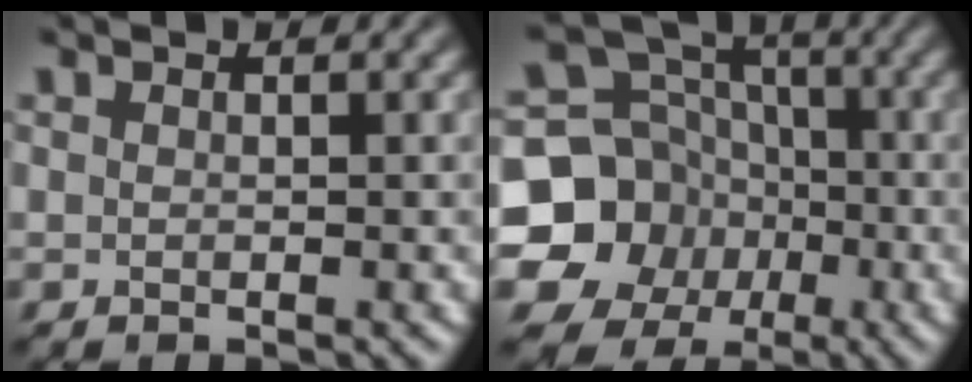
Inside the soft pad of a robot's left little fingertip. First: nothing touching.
{"total": 11.4, "force": [-3.6, 10.3, 3.2], "torque": [-0.067, -0.019, -0.097]}